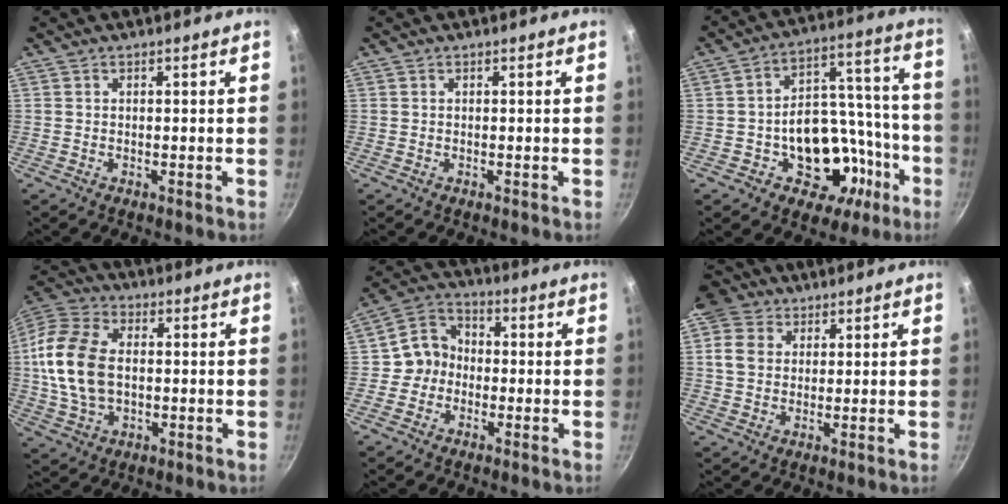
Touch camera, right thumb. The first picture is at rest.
{"total": 0.0}
{"total": 18.6, "force": [-7.0, 13.5, 10.7], "torque": [-0.102, 0.073, -0.081]}
{"total": 15.9, "force": [0.3, 10.5, 11.9], "torque": [-0.223, 0.017, -0.005]}
{"total": 7.3, "force": [-1.4, 6.6, 2.8], "torque": [-0.012, 0.025, -0.044]}
{"total": 7.3, "force": [2.6, 5.9, 3.4], "torque": [-0.034, 0.003, 0.039]}